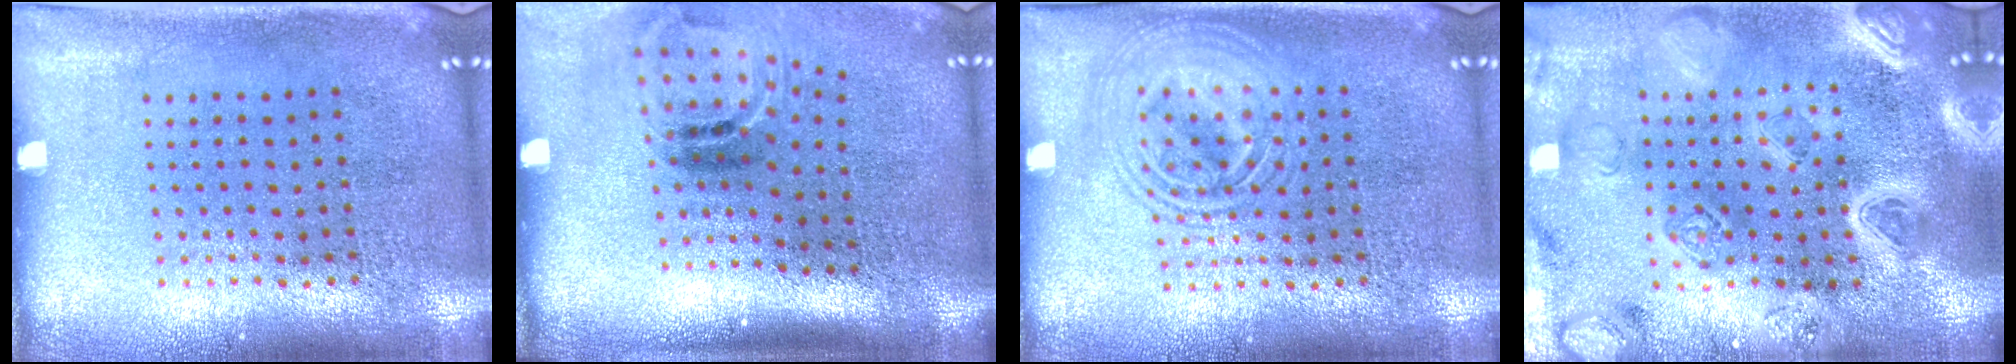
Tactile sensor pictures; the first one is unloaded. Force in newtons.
{"total": 1.9, "press": 1.2, "slide": 1.5}
{"total": 3.0, "press": 3.0, "slide": 0.4}
{"total": 4.4, "press": 3.9, "slide": 2.1}